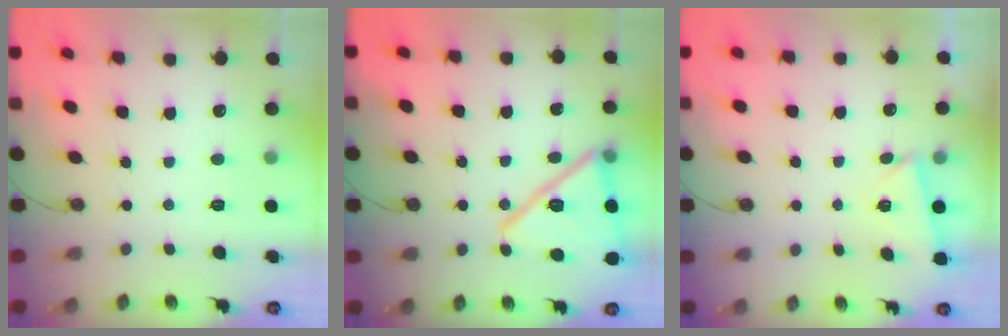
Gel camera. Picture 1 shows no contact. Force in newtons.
{"total": 21.2, "press": 18.4, "slide": 10.5}
{"total": 2.6, "press": 2.6, "slide": 0.3}